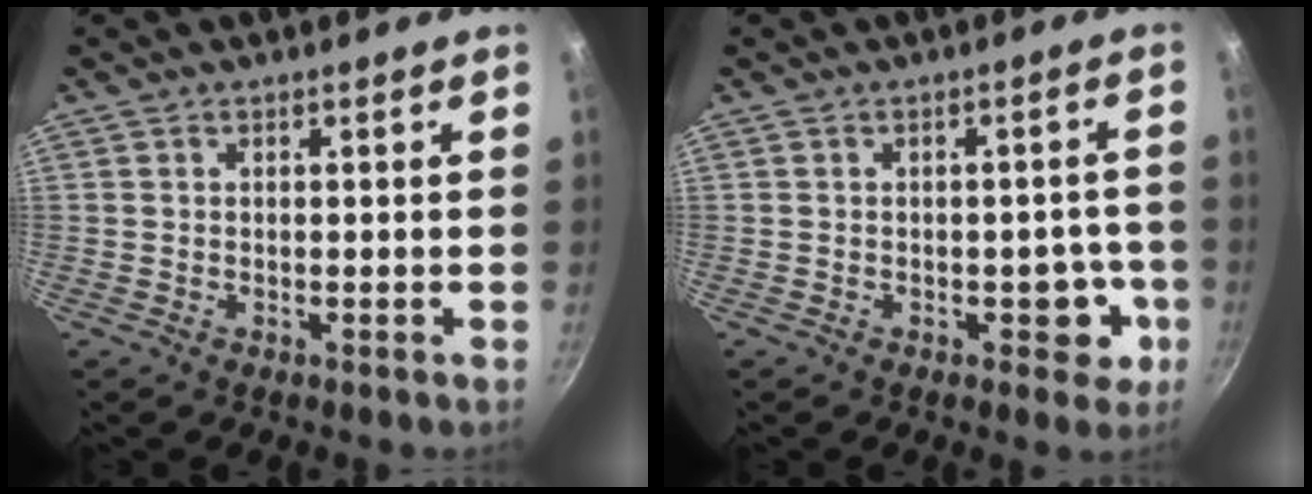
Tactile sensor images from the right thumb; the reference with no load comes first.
{"total": 6.0, "force": [-2.0, 3.7, 4.2], "torque": [-0.010, 0.017, -0.024]}